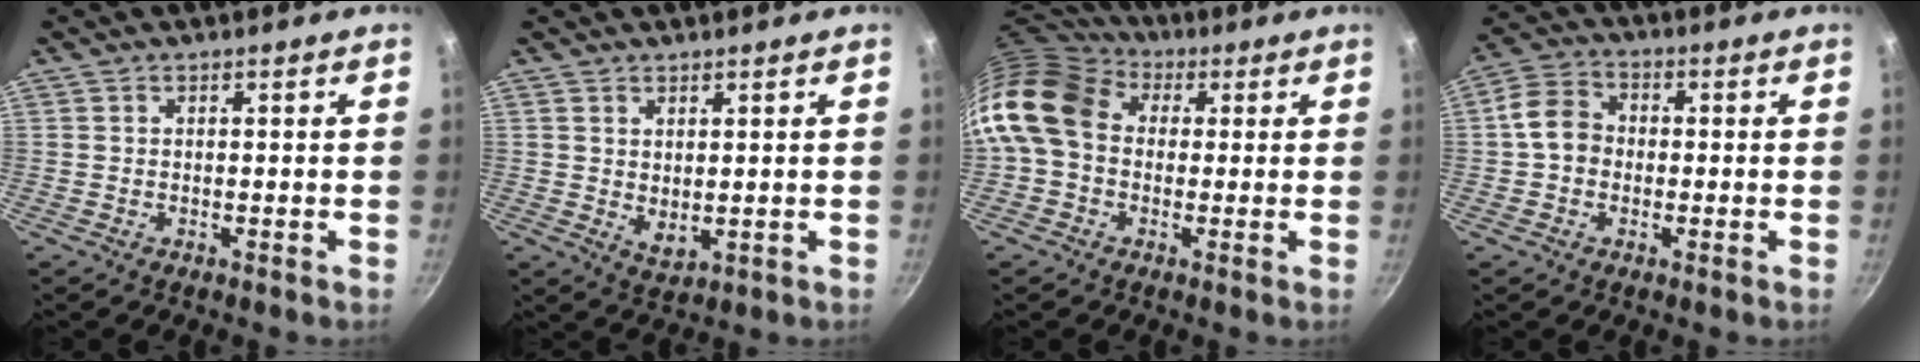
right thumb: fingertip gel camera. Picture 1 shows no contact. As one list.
[{"total": 3.5, "force": [1.3, 1.9, 2.6], "torque": [-0.038, -0.020, 0.027]}, {"total": 13.9, "force": [1.6, 10.9, 8.6], "torque": [-0.151, 0.023, 0.008]}, {"total": 7.0, "force": [-0.5, 5.8, 4.0], "torque": [-0.051, 0.020, -0.025]}]